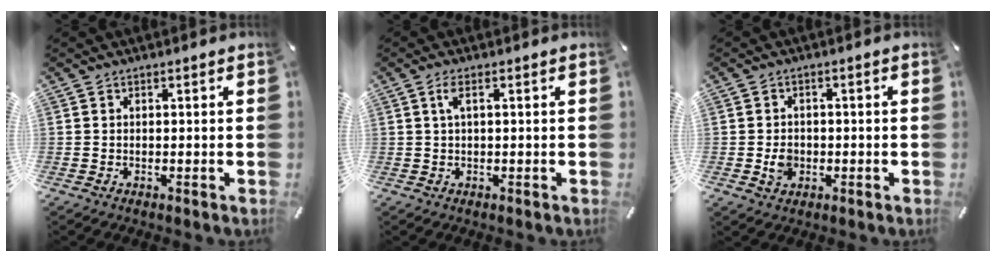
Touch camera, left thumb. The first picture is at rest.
{"total": 2.7, "force": [0.6, 0.7, 2.6], "torque": [-0.052, 0.005, 0.009]}
{"total": 4.0, "force": [-0.8, 3.4, 2.0], "torque": [-0.033, -0.001, -0.015]}